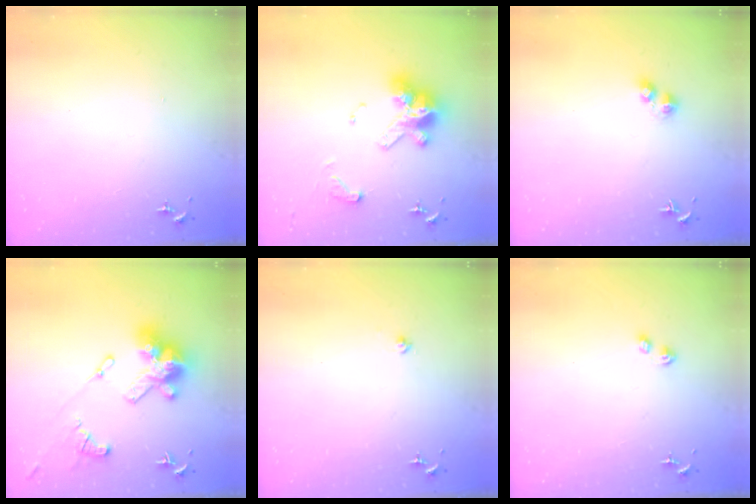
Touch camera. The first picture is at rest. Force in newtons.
{"total": 15.0, "press": 15.0, "slide": 0.9}
{"total": 3.9, "press": 3.8, "slide": 0.5}
{"total": 19.4, "press": 19.3, "slide": 1.9}
{"total": 2.3, "press": 2.3, "slide": 0.2}
{"total": 3.0, "press": 2.9, "slide": 0.5}